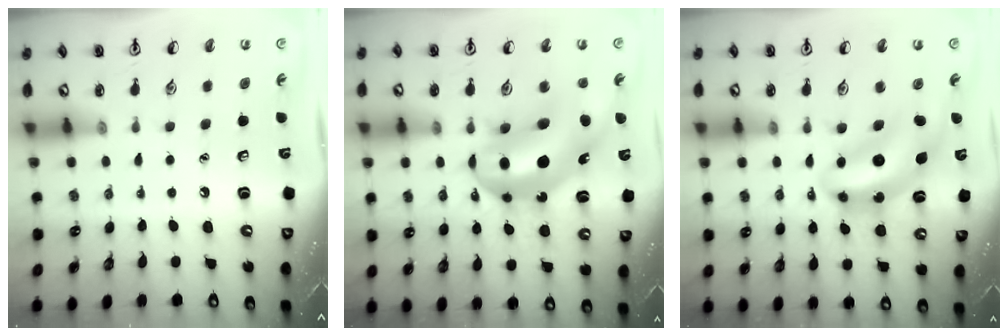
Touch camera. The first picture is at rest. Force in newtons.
{"total": 16.3, "press": 15.5, "slide": 5.1}
{"total": 8.8, "press": 8.4, "slide": 2.7}